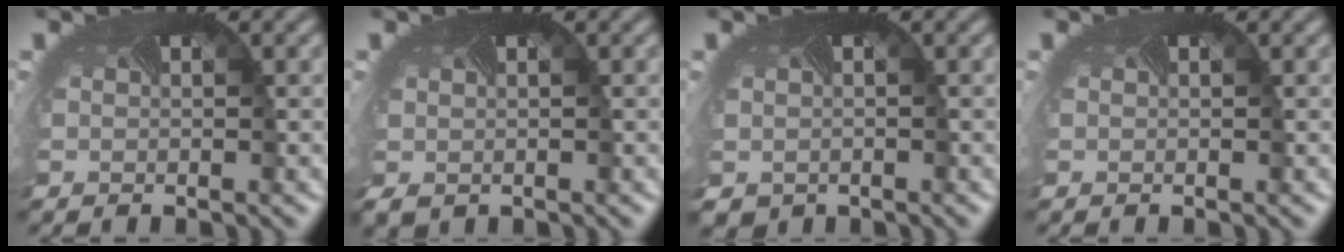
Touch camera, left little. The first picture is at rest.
{"total": 0.9, "force": [-0.4, 0.7, 0.4], "torque": [-0.018, -0.004, 0.000]}
{"total": 1.5, "force": [-0.6, 1.3, 0.6], "torque": [-0.014, -0.008, -0.005]}
{"total": 0.0}